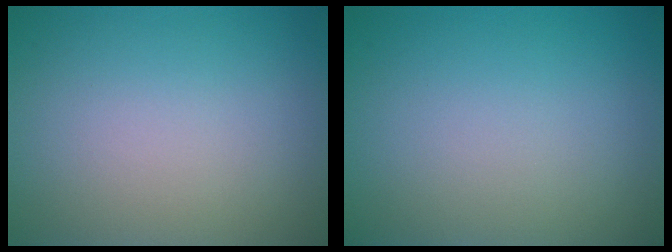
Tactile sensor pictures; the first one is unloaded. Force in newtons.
{"total": 0.0}